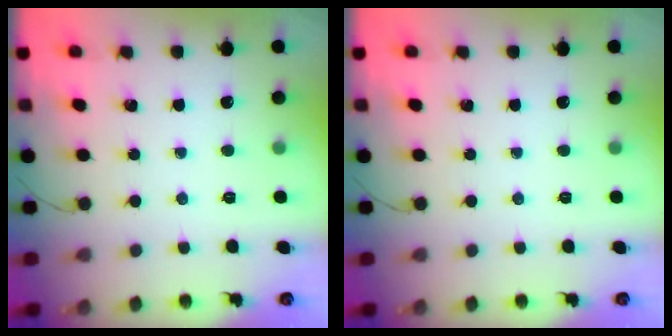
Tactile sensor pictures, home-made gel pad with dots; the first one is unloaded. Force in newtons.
{"total": 0.0}